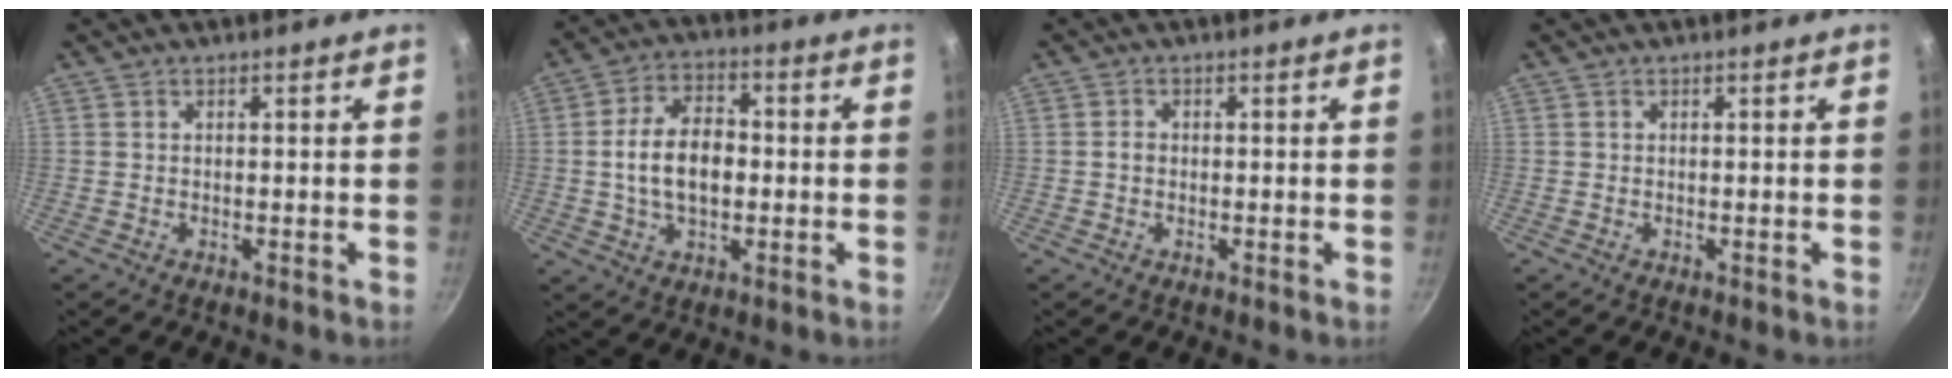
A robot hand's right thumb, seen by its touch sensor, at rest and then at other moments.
{"total": 11.0, "force": [-0.5, 6.8, 8.6], "torque": [-0.131, 0.022, -0.013]}
{"total": 1.3, "force": [-0.2, 1.1, 0.7], "torque": [-0.009, 0.008, -0.004]}
{"total": 0.0}